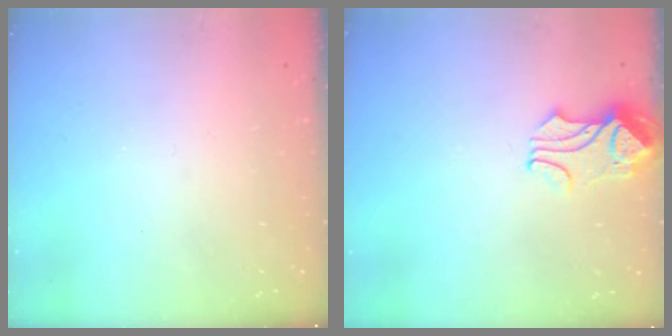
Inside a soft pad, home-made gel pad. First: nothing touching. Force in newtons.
{"total": 2.2, "press": 2.1, "slide": 0.5}